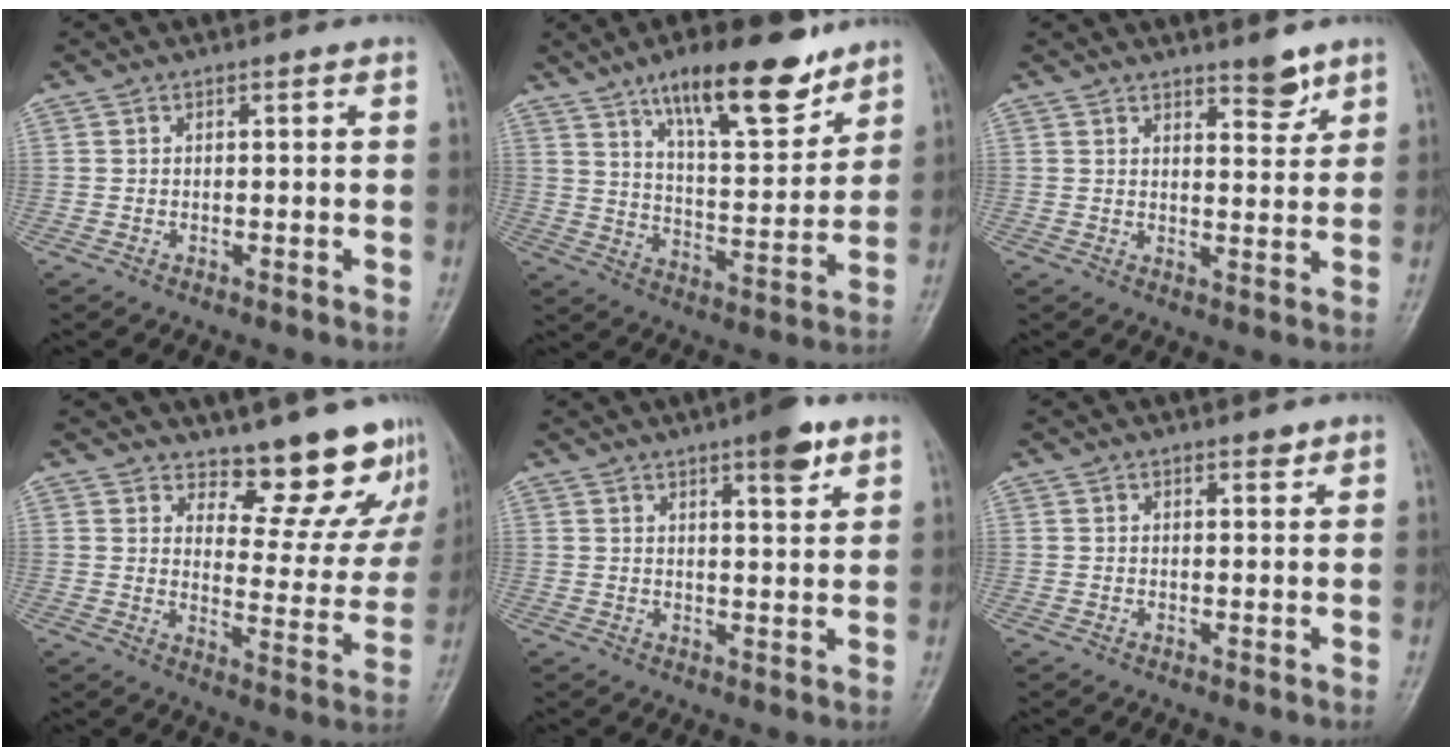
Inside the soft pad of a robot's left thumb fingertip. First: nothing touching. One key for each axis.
{"total": 16.7, "fx": 11.2, "fy": 5.4, "fz": 11.1, "tx": -0.143, "ty": -0.064, "tz": 0.186}
{"total": 4.5, "fx": 3.4, "fy": 1.5, "fz": 2.5, "tx": -0.018, "ty": -0.027, "tz": 0.050}
{"total": 13.3, "fx": 11.6, "fy": 4.5, "fz": 4.6, "tx": -0.014, "ty": -0.108, "tz": 0.148}
{"total": 6.4, "fx": 4.0, "fy": 1.6, "fz": 4.7, "tx": -0.055, "ty": -0.020, "tz": 0.054}
{"total": 1.3, "fx": 1.1, "fy": 0.5, "fz": 0.6, "tx": -0.004, "ty": -0.007, "tz": 0.013}